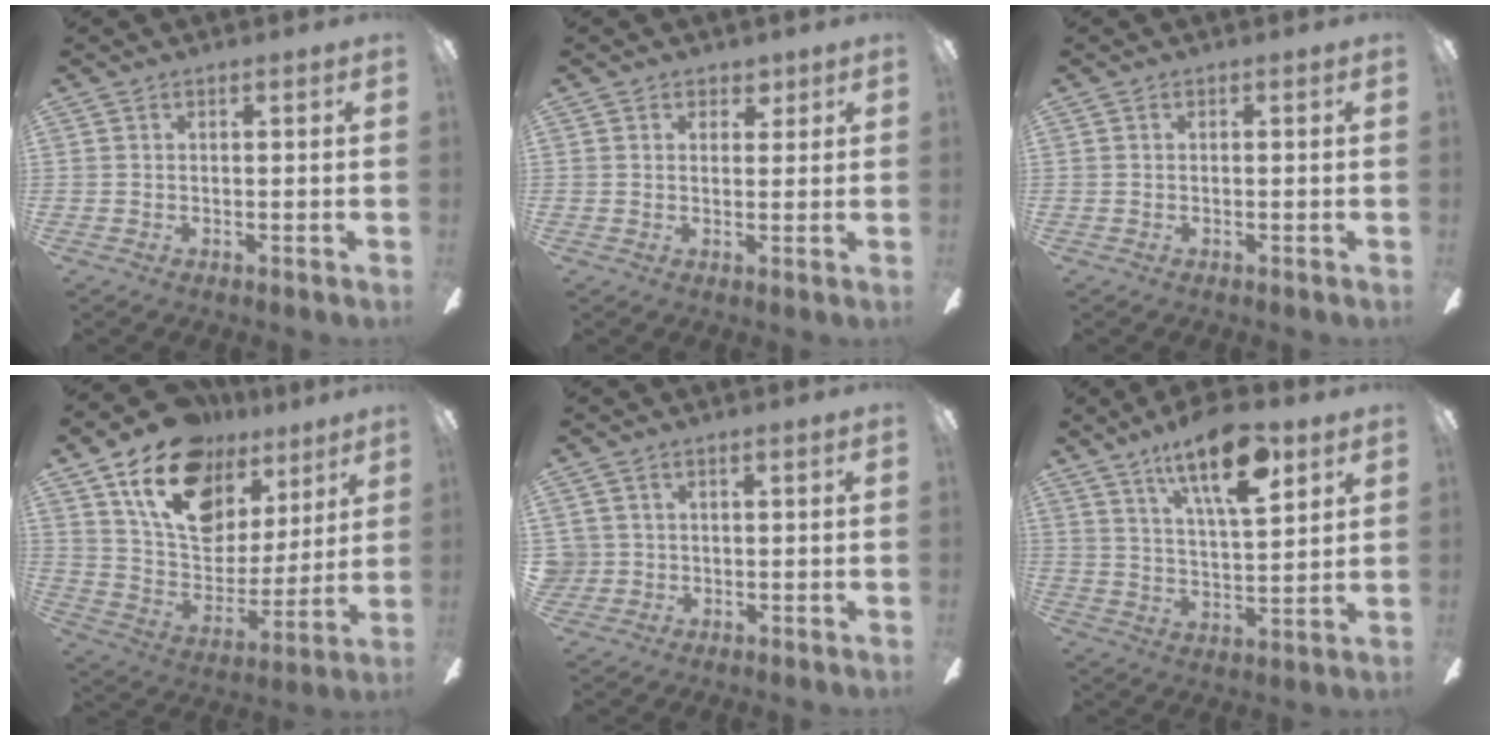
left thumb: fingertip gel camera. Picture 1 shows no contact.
{"total": 2.9, "force": [1.9, 2.1, 0.6], "torque": [0.007, -0.006, 0.031]}
{"total": 0.0}
{"total": 20.8, "force": [12.5, 12.9, 10.5], "torque": [-0.179, -0.060, 0.230]}
{"total": 2.5, "force": [0.5, 2.5, 0.3], "torque": [-0.012, 0.005, 0.010]}
{"total": 16.0, "force": [10.0, 5.5, 11.2], "torque": [-0.176, -0.044, 0.163]}